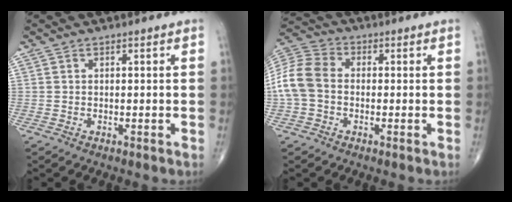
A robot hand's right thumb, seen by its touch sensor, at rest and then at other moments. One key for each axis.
{"total": 10.0, "fx": -0.8, "fy": 7.5, "fz": 6.6, "tx": -0.139, "ty": 0.028, "tz": -0.028}